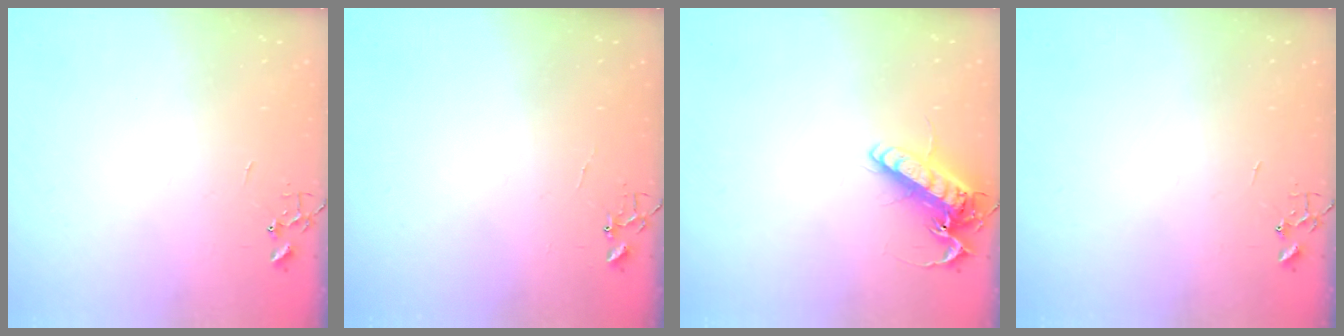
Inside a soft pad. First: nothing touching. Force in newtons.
{"total": 4.3, "press": 4.3, "slide": 0.3}
{"total": 14.8, "press": 14.6, "slide": 2.4}
{"total": 0.0}